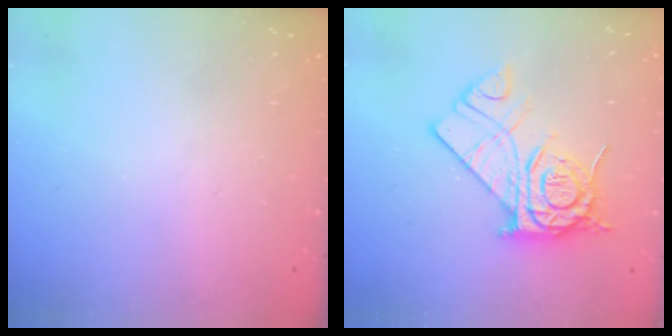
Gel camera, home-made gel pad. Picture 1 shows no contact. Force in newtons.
{"total": 20.1, "press": 20.0, "slide": 1.8}